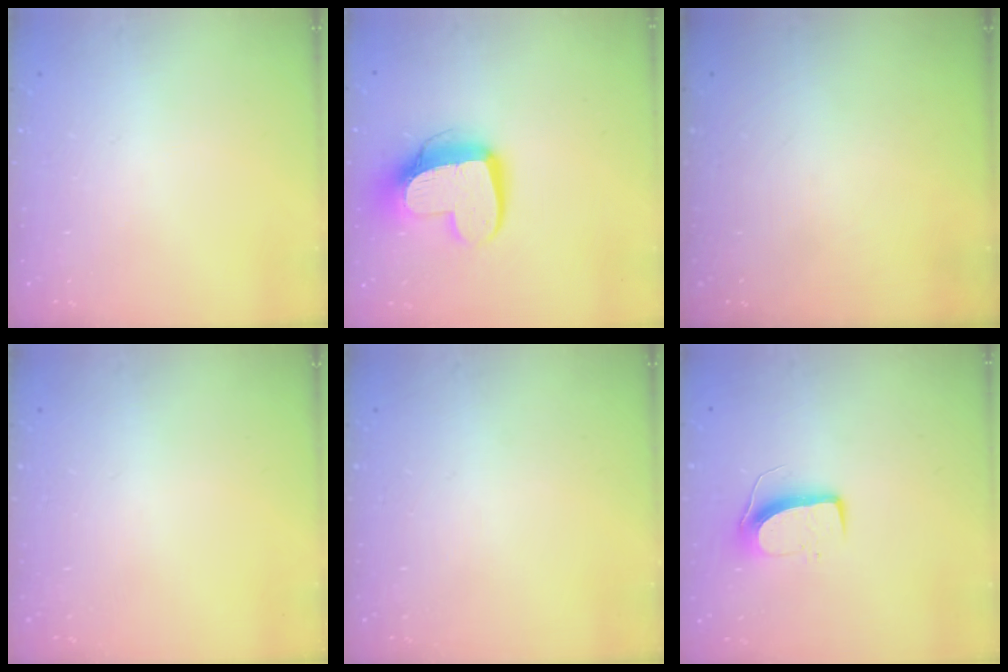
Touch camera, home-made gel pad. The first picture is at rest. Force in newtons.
{"total": 14.1, "press": 14.0, "slide": 1.2}
{"total": 0.0}
{"total": 0.0}
{"total": 0.0}
{"total": 9.3, "press": 9.3, "slide": 0.5}